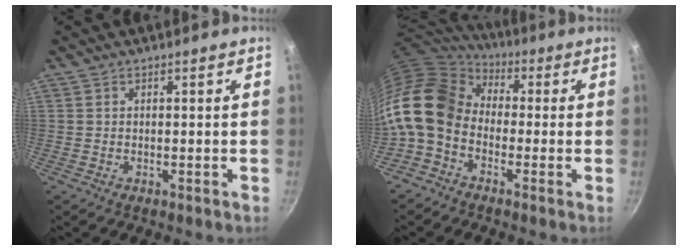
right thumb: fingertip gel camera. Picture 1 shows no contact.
{"total": 15.2, "force": [-1.2, 11.2, 10.1], "torque": [-0.182, 0.035, -0.047]}